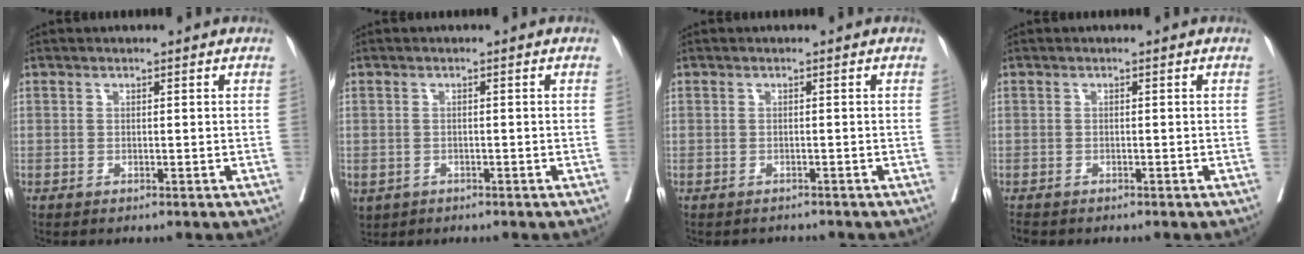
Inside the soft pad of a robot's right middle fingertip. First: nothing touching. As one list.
[{"total": 4.1, "force": [-2.2, 3.2, 1.4], "torque": [-0.037, -0.003, -0.028]}, {"total": 1.8, "force": [-1.6, 0.7, -0.2], "torque": [0.001, -0.003, -0.028]}, {"total": 1.9, "force": [-1.6, 0.7, 0.7], "torque": [-0.017, -0.006, -0.023]}]